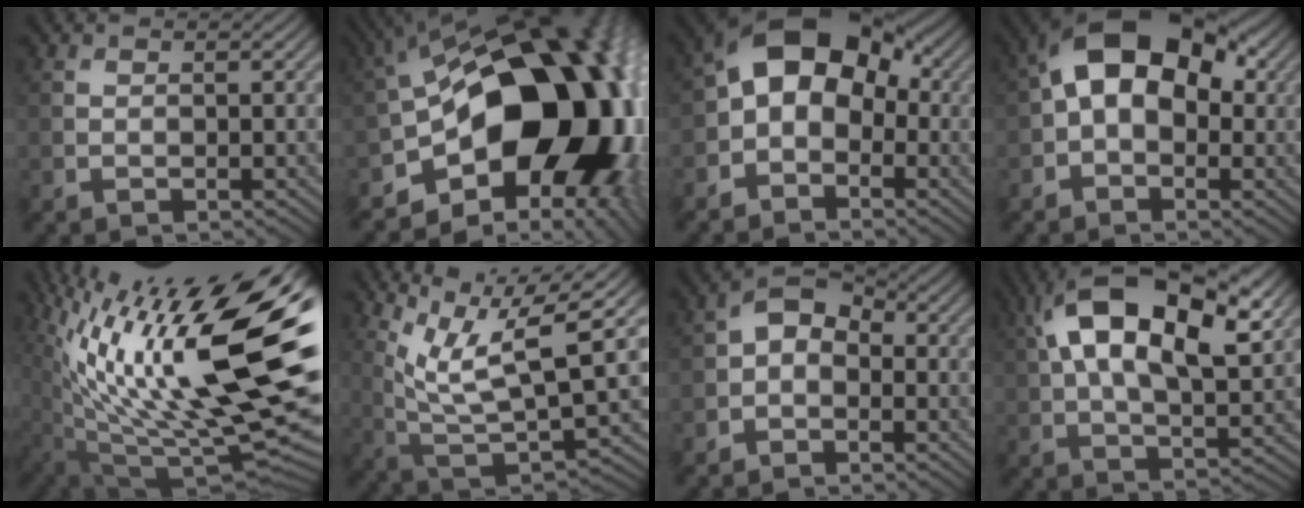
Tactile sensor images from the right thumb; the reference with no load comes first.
{"total": 20.0, "force": [-4.3, 12.8, 14.7], "torque": [-0.215, -0.028, -0.054]}
{"total": 10.2, "force": [0.1, 7.3, 7.1], "torque": [-0.114, 0.015, -0.017]}
{"total": 12.5, "force": [2.5, 8.1, 9.2], "torque": [-0.147, 0.027, 0.022]}
{"total": 20.0, "force": [5.6, 7.4, 17.8], "torque": [-0.312, 0.011, 0.116]}
{"total": 11.8, "force": [5.5, 3.9, 9.7], "torque": [-0.203, -0.007, 0.111]}
{"total": 3.5, "force": [-0.5, 2.7, 2.2], "torque": [-0.041, 0.010, -0.019]}
{"total": 16.1, "force": [6.0, 7.9, 12.7], "torque": [-0.241, 0.025, 0.089]}